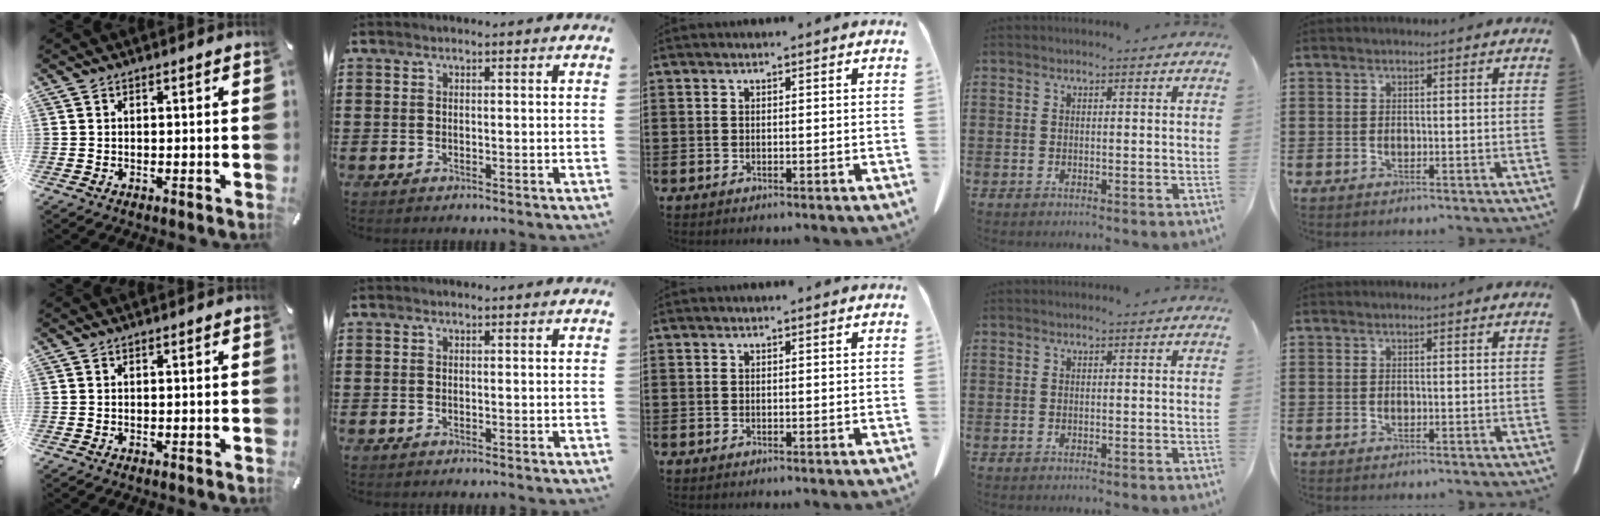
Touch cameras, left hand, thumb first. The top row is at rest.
{}